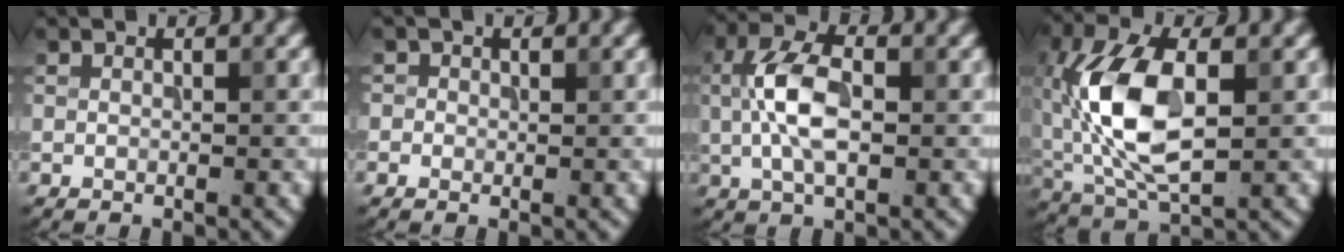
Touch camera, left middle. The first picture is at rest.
{"total": 0.9, "force": [0.2, 0.9, 0.1], "torque": [-0.001, -0.004, -0.003]}
{"total": 5.3, "force": [0.0, 2.6, 4.7], "torque": [-0.100, 0.009, -0.003]}
{"total": 9.6, "force": [0.1, 4.9, 8.3], "torque": [-0.180, 0.007, 0.005]}